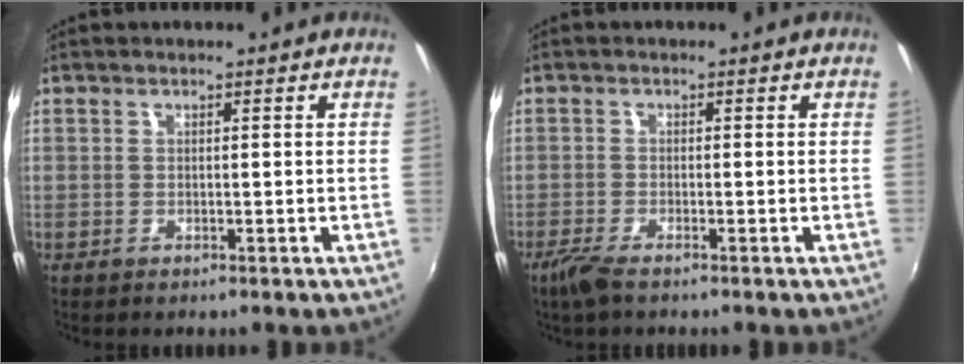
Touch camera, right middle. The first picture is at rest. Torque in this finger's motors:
{"motor_torque": [0.36, -0.34, 0.02, 0.05]}